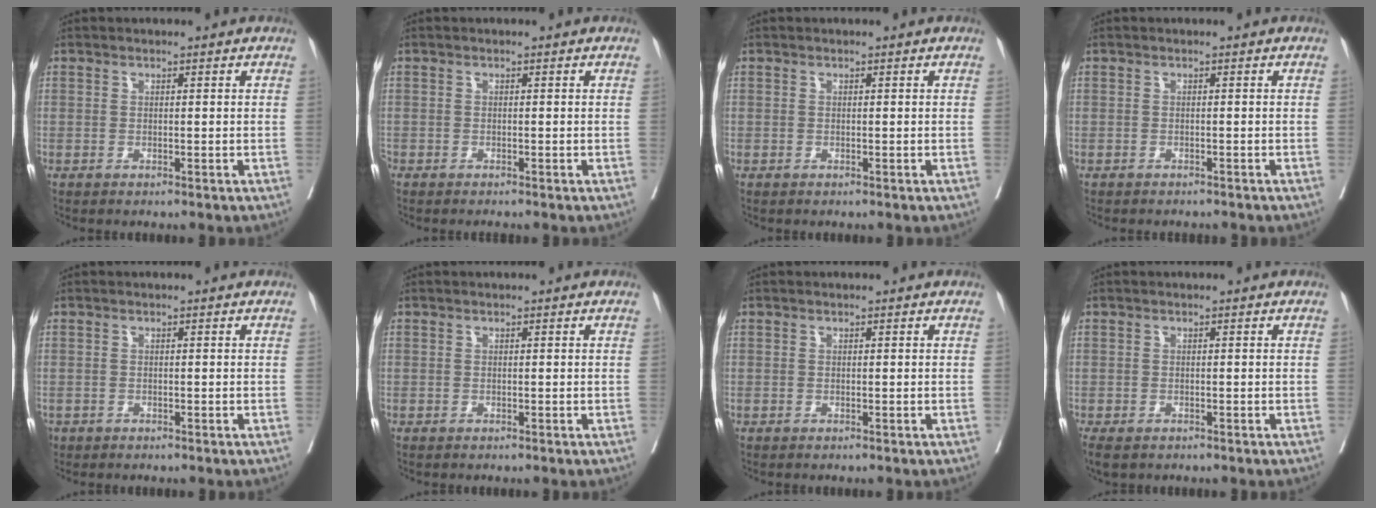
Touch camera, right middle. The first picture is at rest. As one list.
[{"total": 1.0, "force": [-0.9, 0.0, 0.2], "torque": [-0.006, -0.002, -0.018]}, {"total": 0.0}, {"total": 3.2, "force": [-3.0, 0.9, 0.9], "torque": [-0.012, -0.003, -0.037]}, {"total": 0.9, "force": [-0.5, 0.7, 0.1], "torque": [-0.010, 0.001, -0.007]}, {"total": 0.0}, {"total": 0.0}, {"total": 4.8, "force": [-3.1, 2.7, 2.4], "torque": [-0.054, -0.012, -0.047]}]